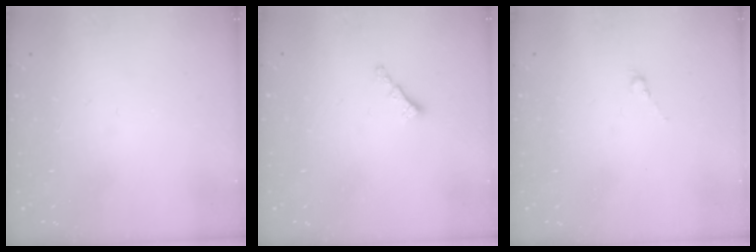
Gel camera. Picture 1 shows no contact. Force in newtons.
{"total": 0.8, "press": 0.7, "slide": 0.4}
{"total": 0.0}